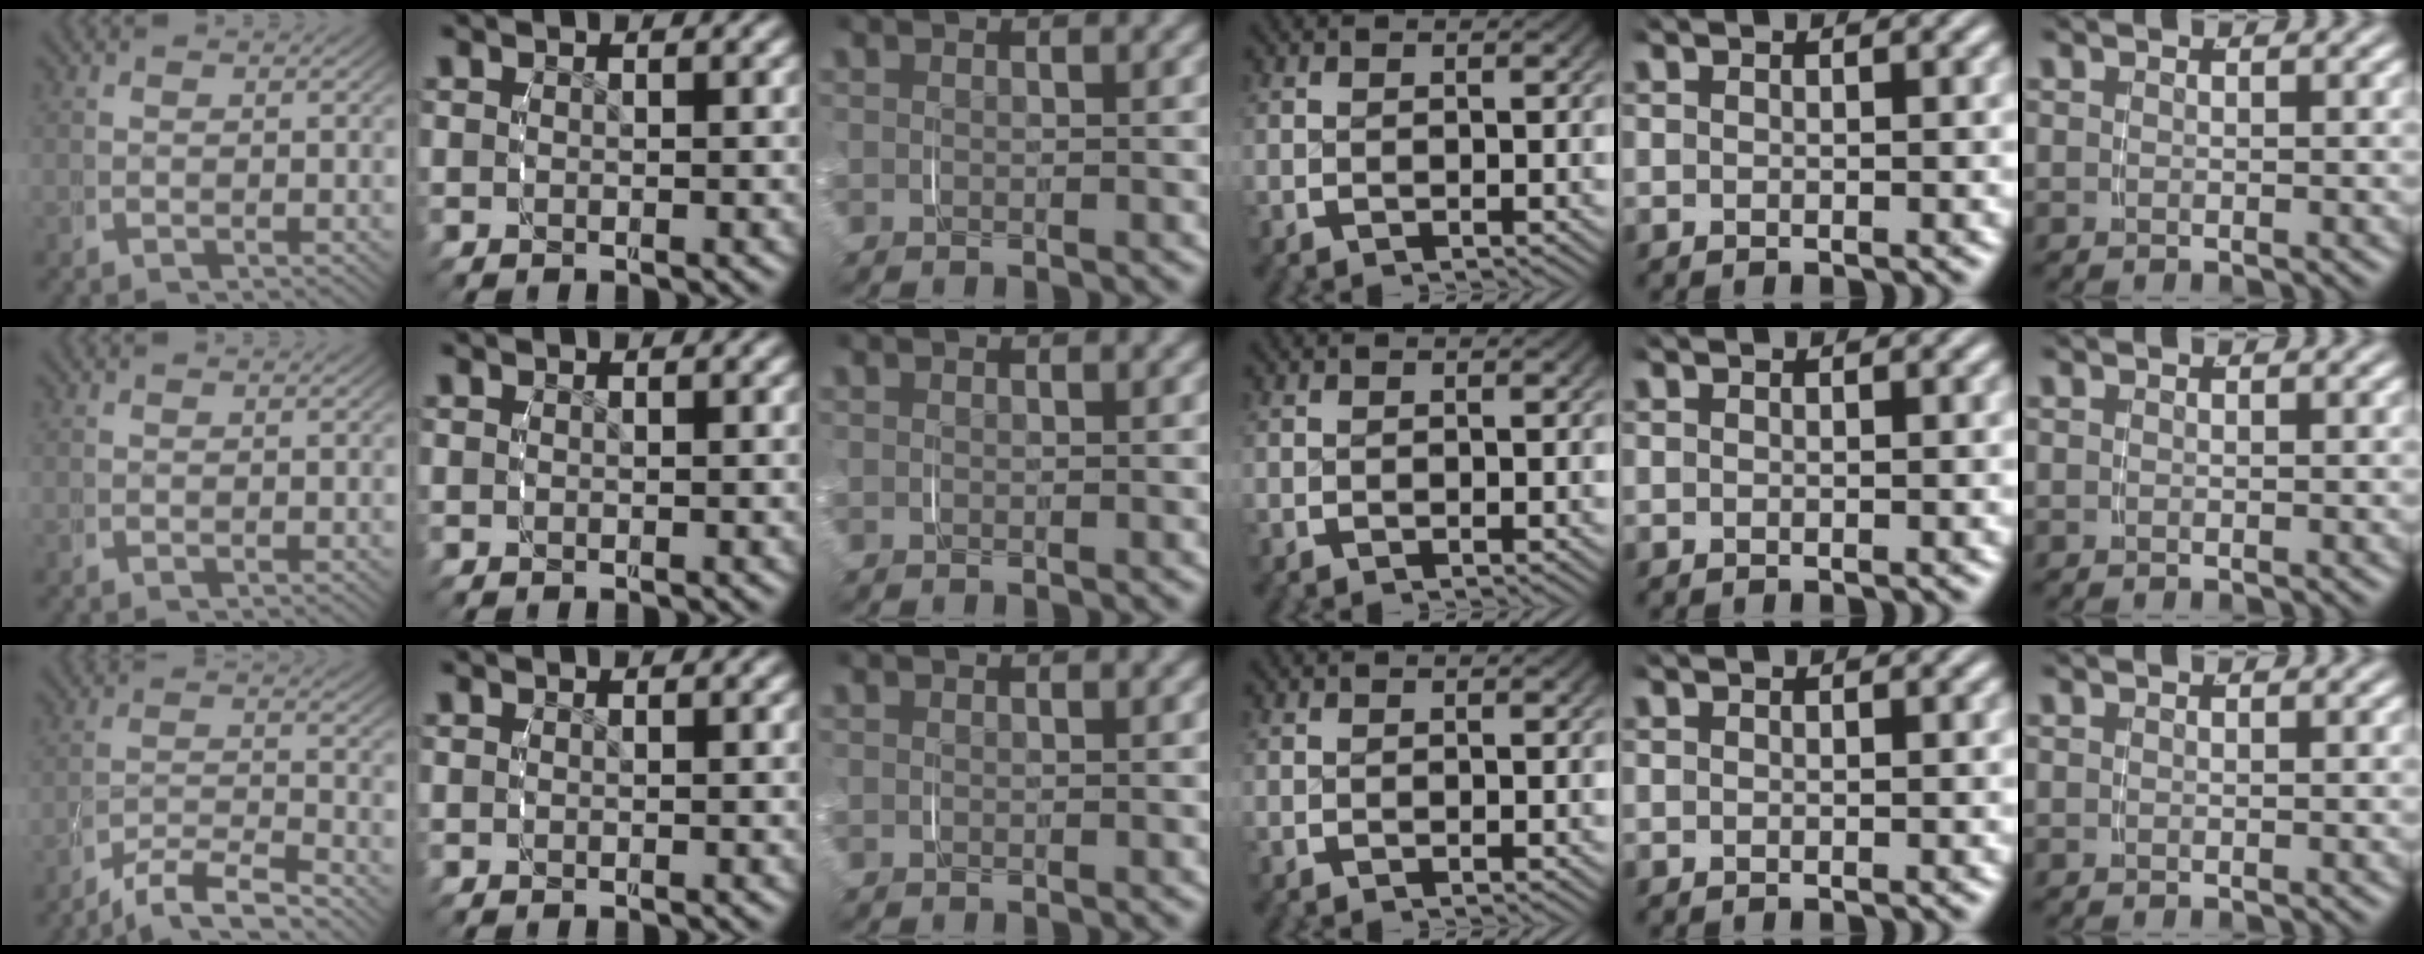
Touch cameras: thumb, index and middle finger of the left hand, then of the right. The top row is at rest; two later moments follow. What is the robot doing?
{"motion": "grasp_and_lifting", "object": "measuring cup"}